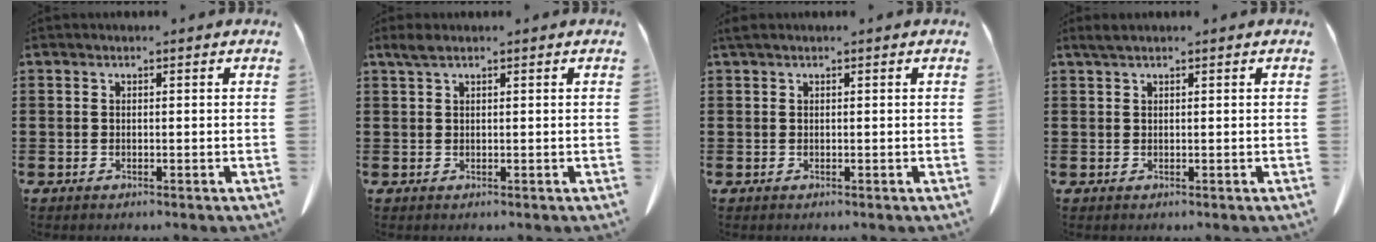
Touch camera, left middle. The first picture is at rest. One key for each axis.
{"total": 1.7, "fx": 1.1, "fy": 0.4, "fz": 1.3, "tx": -0.028, "ty": 0.003, "tz": 0.019}
{"total": 0.6, "fx": 0.4, "fy": 0.1, "fz": 0.5, "tx": -0.011, "ty": 0.002, "tz": 0.007}
{"total": 1.3, "fx": 0.9, "fy": 0.1, "fz": 0.9, "tx": -0.019, "ty": 0.002, "tz": 0.016}